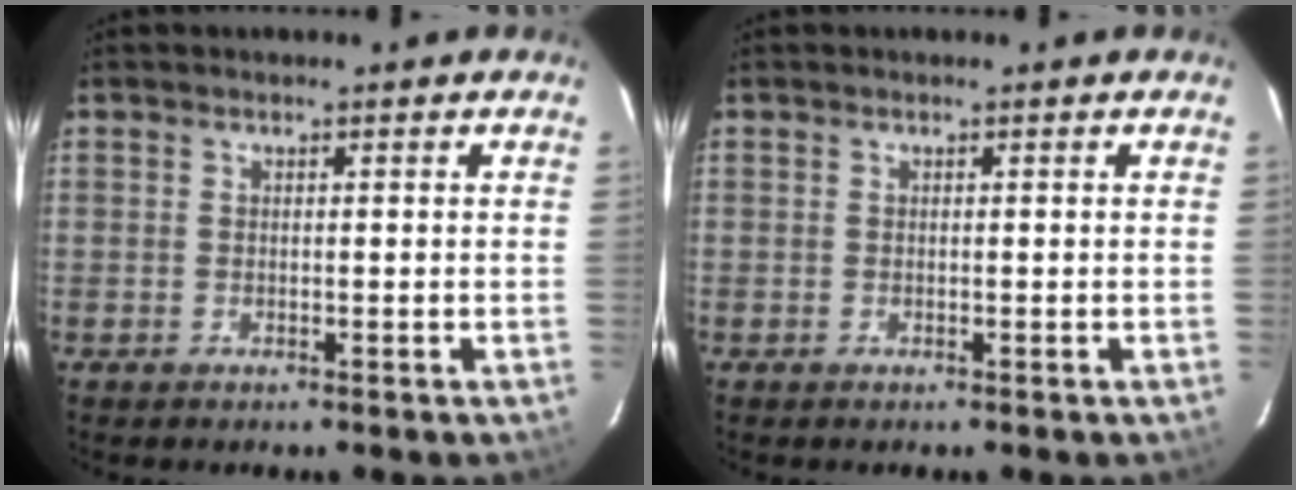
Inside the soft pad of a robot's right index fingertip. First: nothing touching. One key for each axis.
{"total": 0.0}